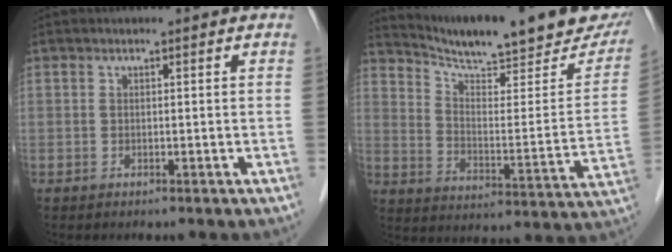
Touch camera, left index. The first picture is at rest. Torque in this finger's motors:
{"motor_torque": [-0.25, -0.82, 0.19, 0.03]}